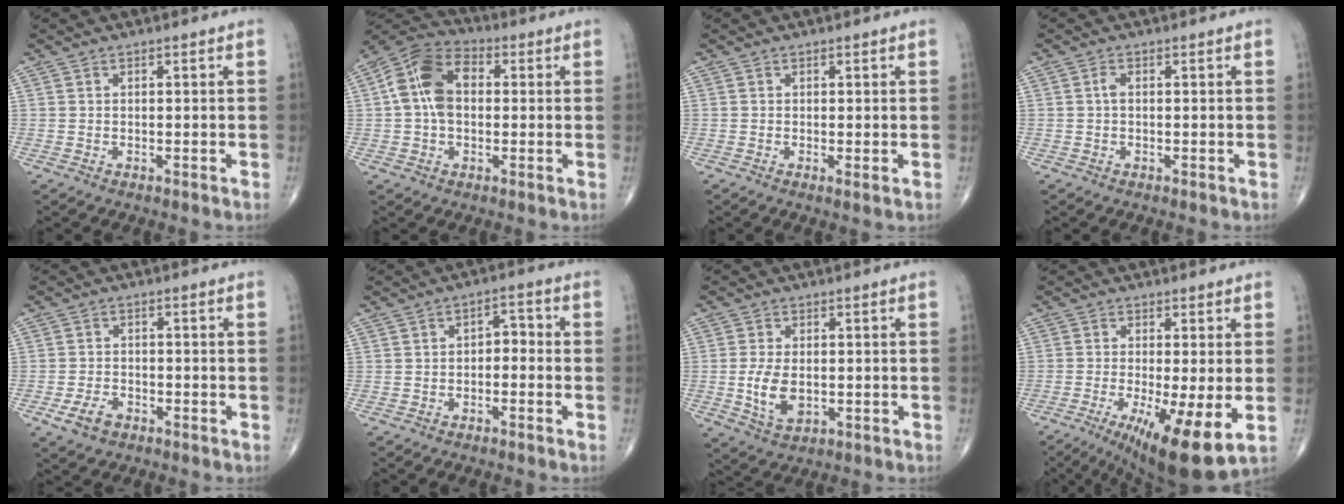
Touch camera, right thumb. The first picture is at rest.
{"total": 11.6, "force": [1.1, 7.5, 8.8], "torque": [-0.161, 0.031, 0.008]}
{"total": 0.9, "force": [0.0, 0.2, 0.8], "torque": [-0.018, -0.005, -0.003]}
{"total": 1.1, "force": [0.0, 0.5, 1.0], "torque": [-0.019, 0.001, -0.003]}
{"total": 4.3, "force": [-2.3, 2.7, 2.4], "torque": [-0.045, 0.010, -0.039]}
{"total": 3.4, "force": [-0.8, 2.2, 2.6], "torque": [-0.022, 0.025, -0.022]}
{"total": 6.5, "force": [-0.7, 3.8, 5.2], "torque": [-0.100, -0.011, -0.007]}
{"total": 13.0, "force": [-4.0, 2.9, 12.1], "torque": [-0.189, -0.025, -0.055]}